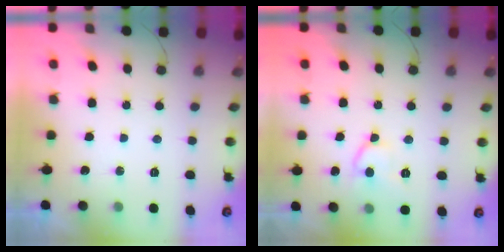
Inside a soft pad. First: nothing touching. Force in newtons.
{"total": 9.6, "press": 9.6, "slide": 0.8}